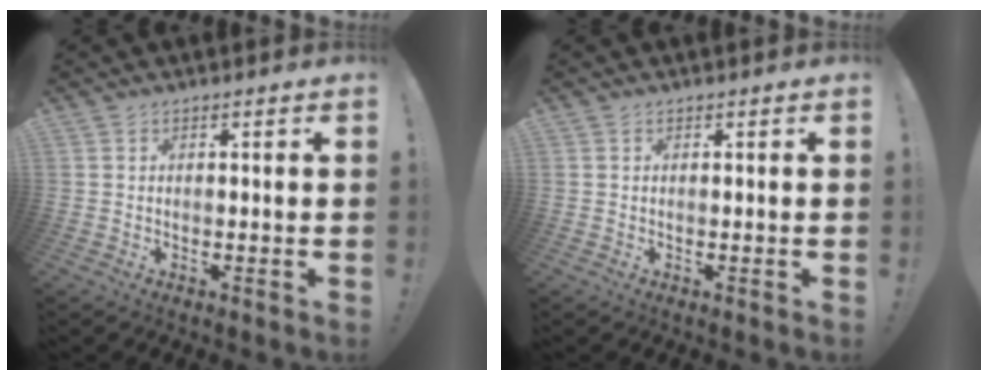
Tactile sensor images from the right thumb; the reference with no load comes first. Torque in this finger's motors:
{"motor_torque": [0.01, 0.12, -0.20, 0.11, 0.07]}